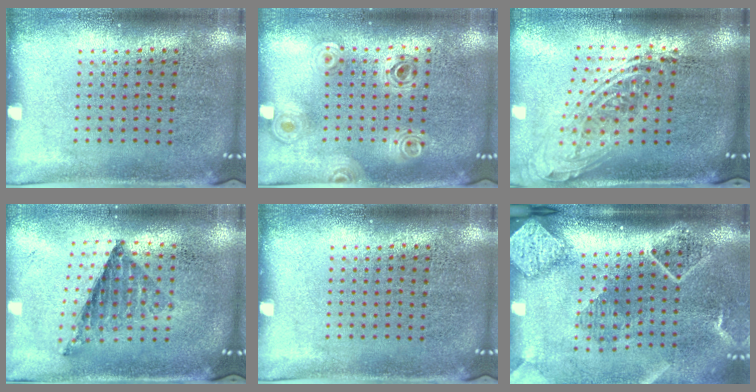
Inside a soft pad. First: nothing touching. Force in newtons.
{"total": 0.9, "press": 0.9, "slide": 0.2}
{"total": 2.0, "press": 1.6, "slide": 1.3}
{"total": 0.7, "press": 0.7, "slide": 0.1}
{"total": 0.0}
{"total": 2.6, "press": 1.9, "slide": 1.8}